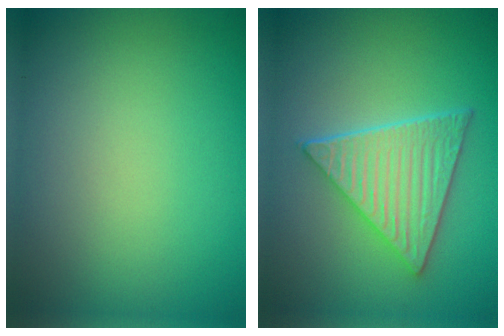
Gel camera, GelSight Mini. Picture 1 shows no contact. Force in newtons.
{"total": 5.6, "press": 4.5, "slide": 3.3}